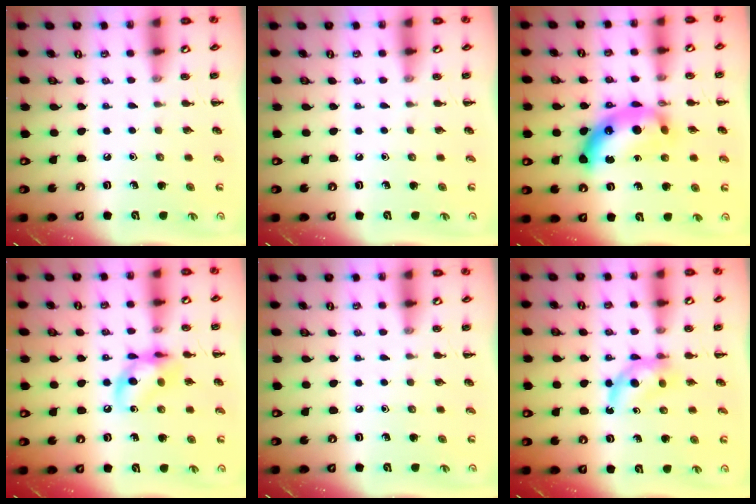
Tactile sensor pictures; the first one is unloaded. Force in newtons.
{"total": 0.0}
{"total": 15.6, "press": 15.6, "slide": 0.5}
{"total": 12.1, "press": 11.9, "slide": 2.2}
{"total": 0.0}
{"total": 4.7, "press": 4.5, "slide": 1.2}